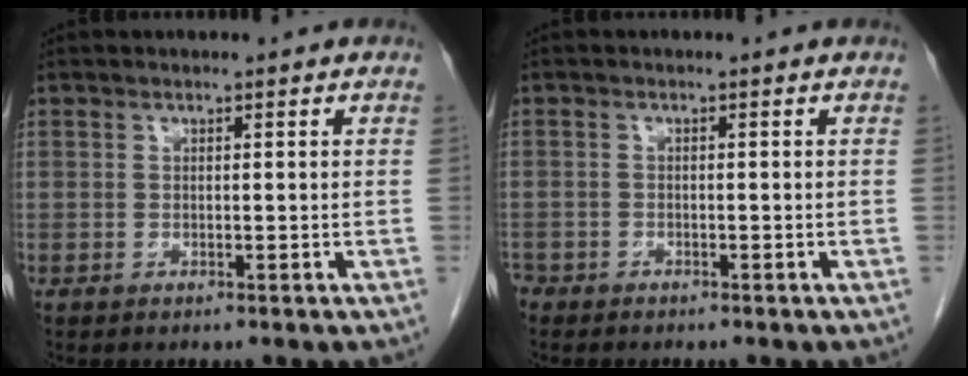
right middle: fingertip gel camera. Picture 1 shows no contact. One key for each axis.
{"total": 2.4, "fx": -1.9, "fy": 1.3, "fz": 0.5, "tx": -0.007, "ty": 0.000, "tz": -0.033}